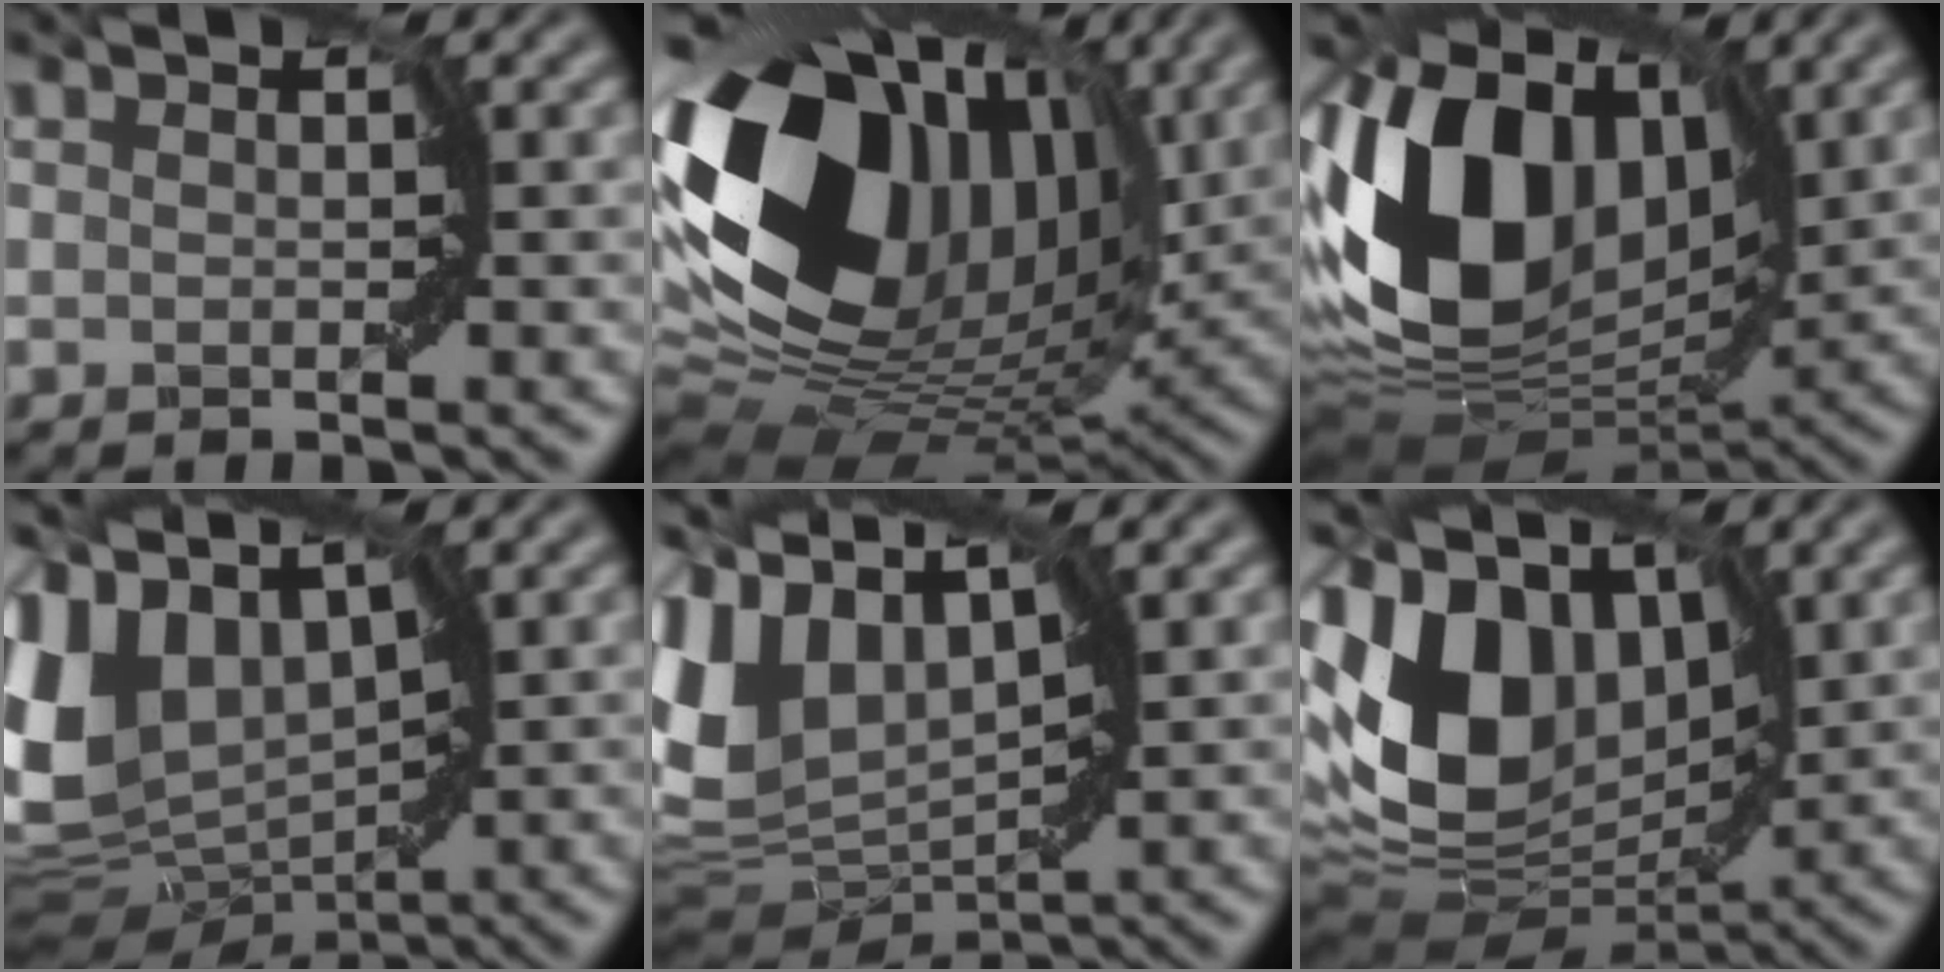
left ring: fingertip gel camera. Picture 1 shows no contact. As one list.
[{"total": 18.2, "force": [4.4, 11.9, 13.1], "torque": [-0.281, 0.020, 0.077]}, {"total": 14.6, "force": [1.5, 9.5, 11.0], "torque": [-0.241, 0.018, 0.022]}, {"total": 7.7, "force": [2.5, 5.2, 5.1], "torque": [-0.150, 0.006, 0.058]}, {"total": 7.7, "force": [3.4, 4.7, 5.0], "torque": [-0.142, 0.012, 0.071]}, {"total": 12.0, "force": [1.9, 7.9, 8.8], "torque": [-0.198, 0.010, 0.036]}]